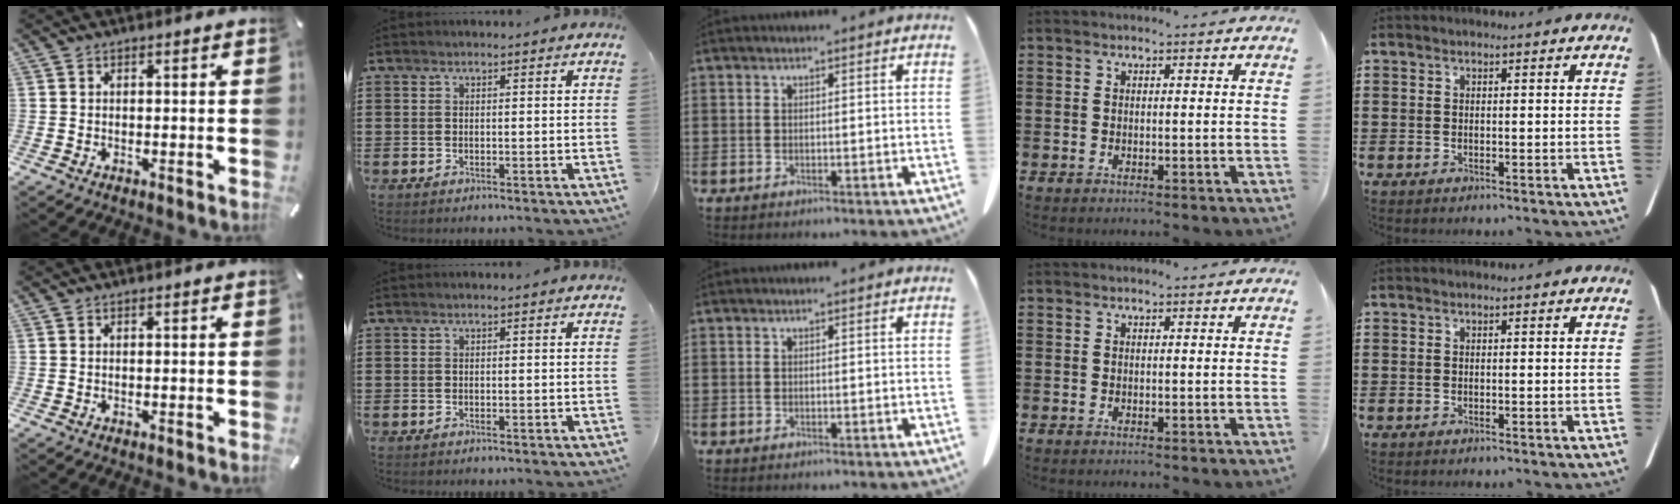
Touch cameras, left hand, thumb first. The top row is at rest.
{}